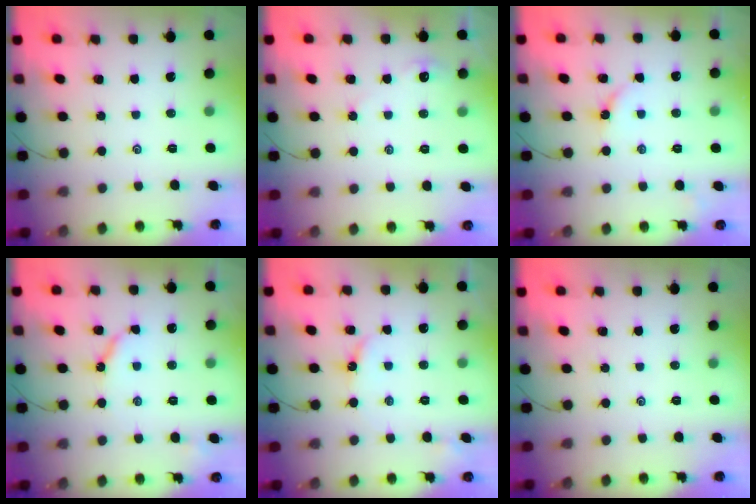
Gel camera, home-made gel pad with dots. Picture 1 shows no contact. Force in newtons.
{"total": 2.6, "press": 2.5, "slide": 0.5}
{"total": 3.4, "press": 3.3, "slide": 0.6}
{"total": 5.6, "press": 5.6, "slide": 0.4}
{"total": 3.6, "press": 3.5, "slide": 0.3}
{"total": 0.0}